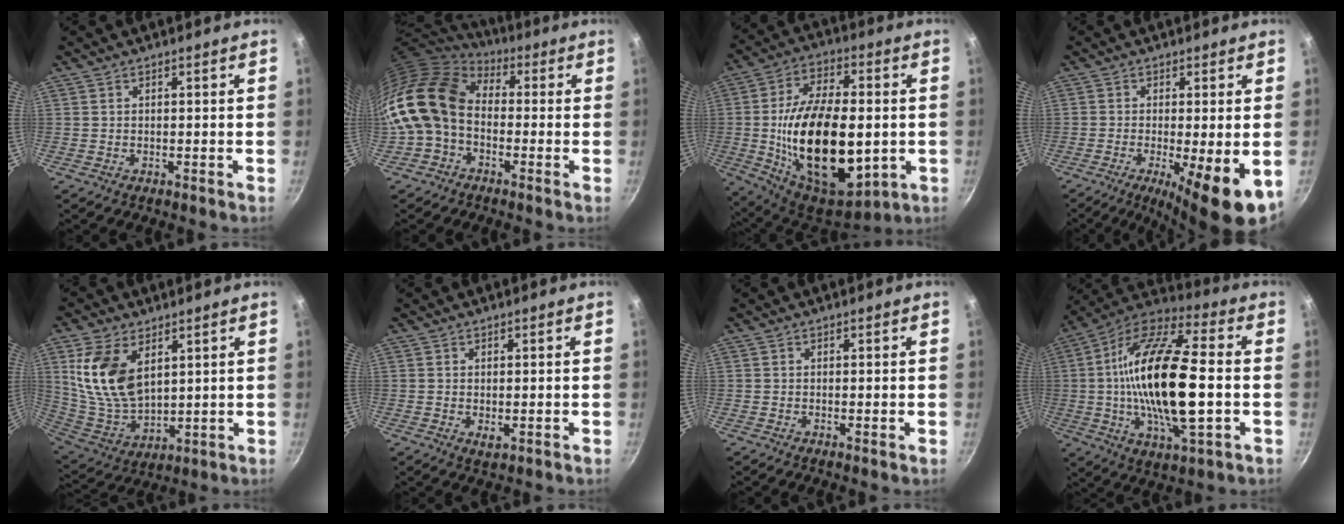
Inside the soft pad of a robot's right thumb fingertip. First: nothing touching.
{"total": 14.7, "force": [-1.1, 10.9, 9.7], "torque": [-0.169, 0.035, -0.038]}
{"total": 27.5, "force": [-2.1, 14.7, 23.1], "torque": [-0.390, 0.004, -0.020]}
{"total": 11.0, "force": [-3.1, 2.2, 10.3], "torque": [-0.158, -0.013, -0.042]}
{"total": 14.9, "force": [5.3, 8.9, 10.7], "torque": [-0.195, -0.038, 0.118]}
{"total": 1.7, "force": [0.1, 0.9, 1.4], "torque": [-0.023, -0.005, 0.002]}
{"total": 0.5, "force": [0.0, 0.0, 0.5], "torque": [-0.009, -0.003, -0.002]}
{"total": 24.7, "force": [-1.0, 8.9, 23.0], "torque": [-0.437, 0.014, -0.036]}